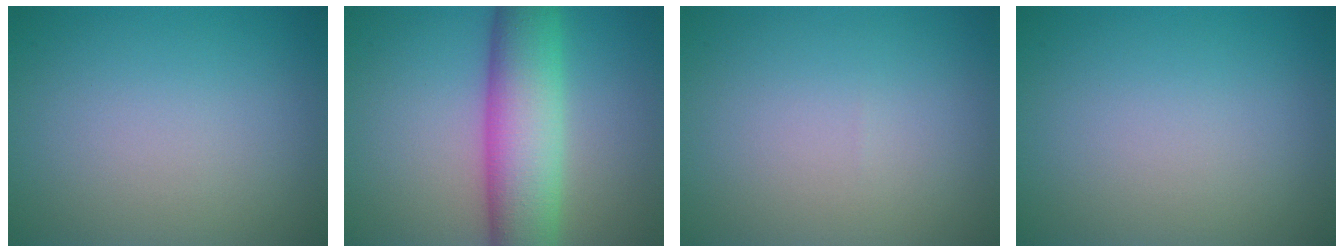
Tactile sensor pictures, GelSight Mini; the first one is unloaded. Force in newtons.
{"total": 8.7, "press": 8.7, "slide": 0.6}
{"total": 0.0}
{"total": 0.0}